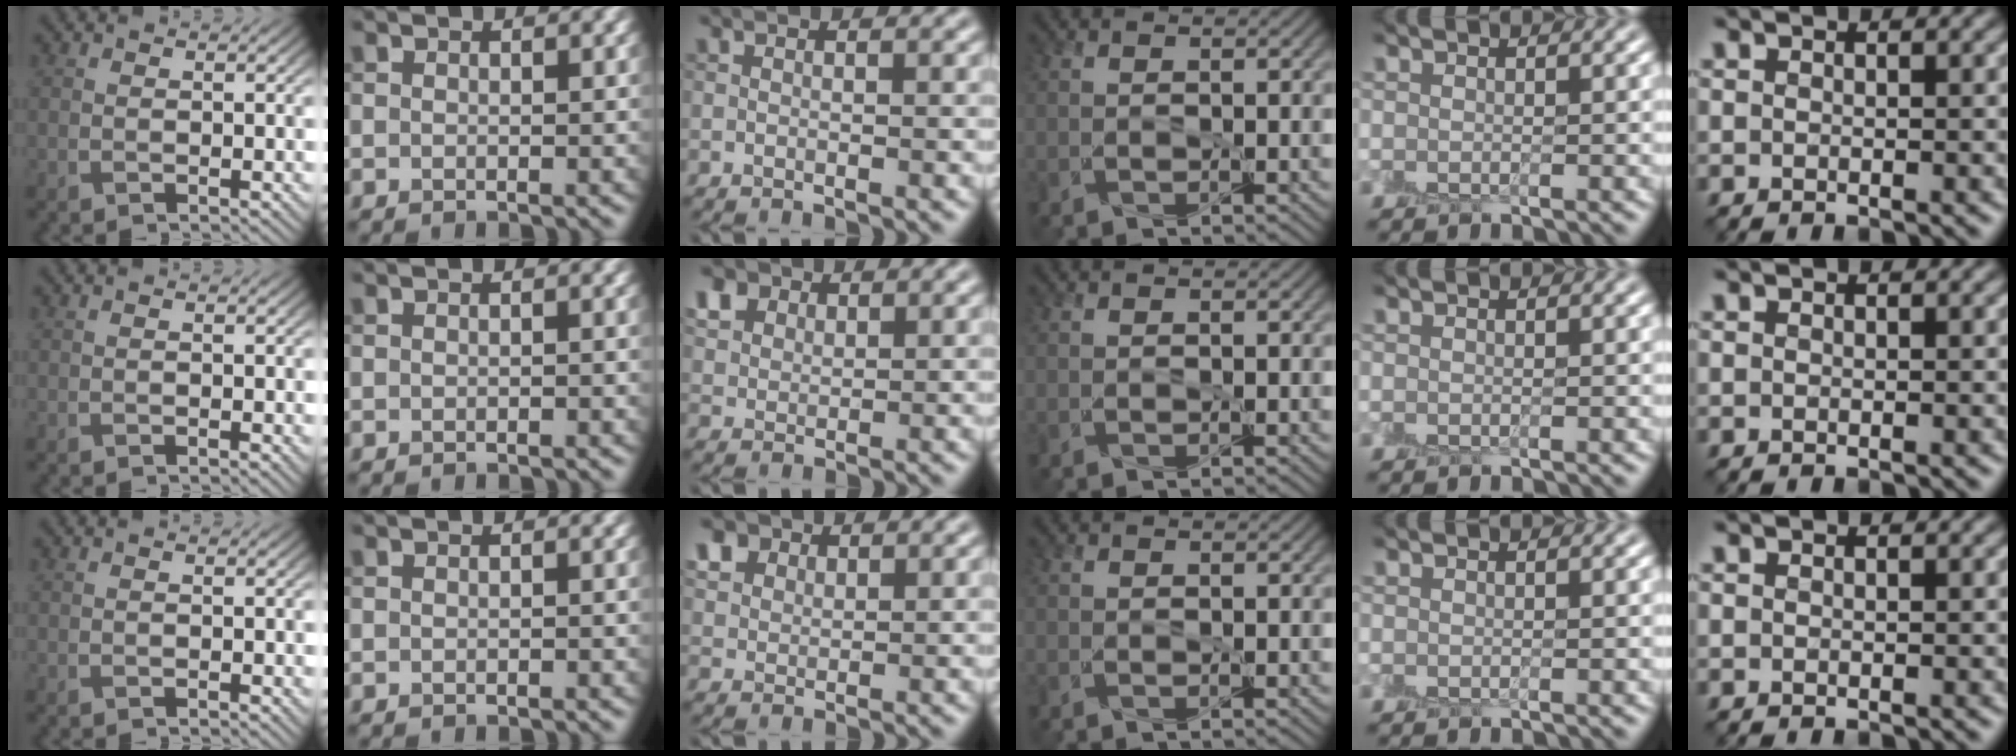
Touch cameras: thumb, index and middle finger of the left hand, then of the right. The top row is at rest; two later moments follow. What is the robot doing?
{"motion": "peel", "object": "lint roller sheet"}